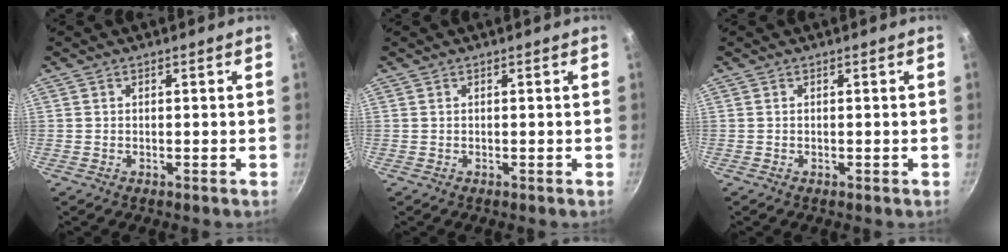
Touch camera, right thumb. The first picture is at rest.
{"total": 0.0}
{"total": 0.0}